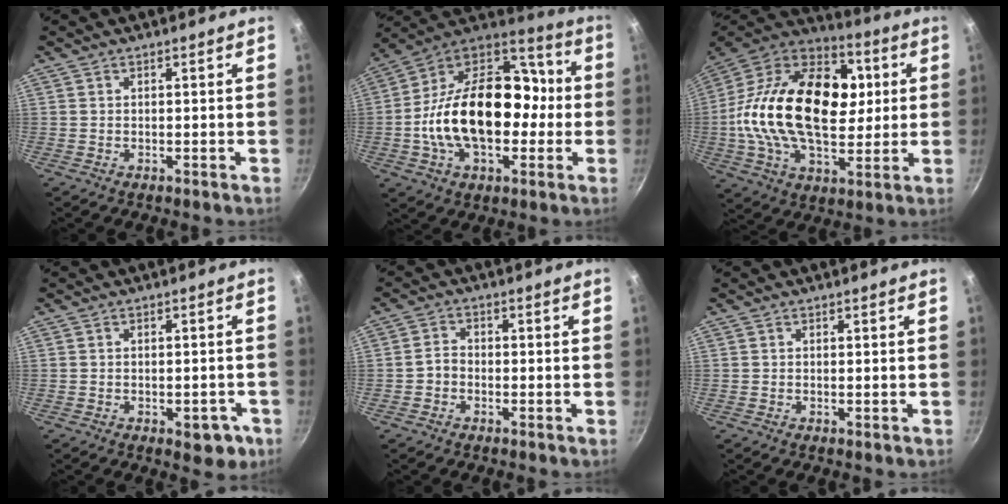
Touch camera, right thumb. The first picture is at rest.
{"total": 26.2, "force": [-2.7, 16.9, 19.8], "torque": [-0.314, 0.063, -0.056]}
{"total": 30.7, "force": [2.8, 19.1, 23.9], "torque": [-0.402, 0.026, 0.033]}
{"total": 5.5, "force": [-2.3, 3.2, 3.9], "torque": [-0.023, 0.015, -0.020]}
{"total": 2.7, "force": [-1.0, 2.2, 1.3], "torque": [-0.016, 0.019, -0.024]}
{"total": 0.0}